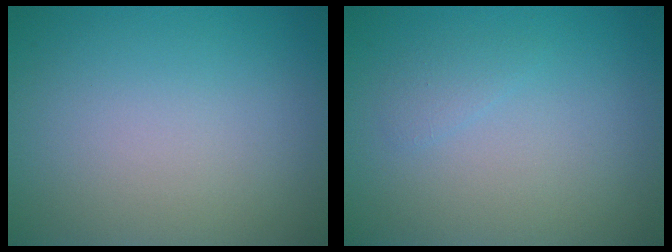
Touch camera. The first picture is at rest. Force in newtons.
{"total": 0.9, "press": 0.9, "slide": 0.1}